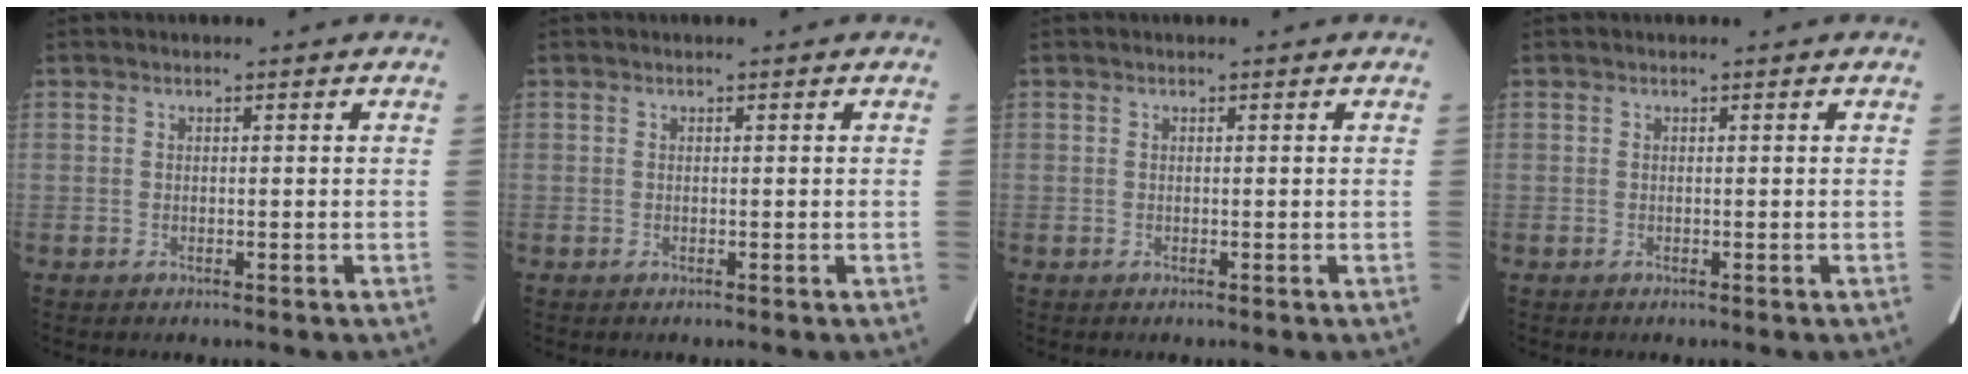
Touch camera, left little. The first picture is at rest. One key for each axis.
{"total": 0.0}
{"total": 0.0}
{"total": 0.0}